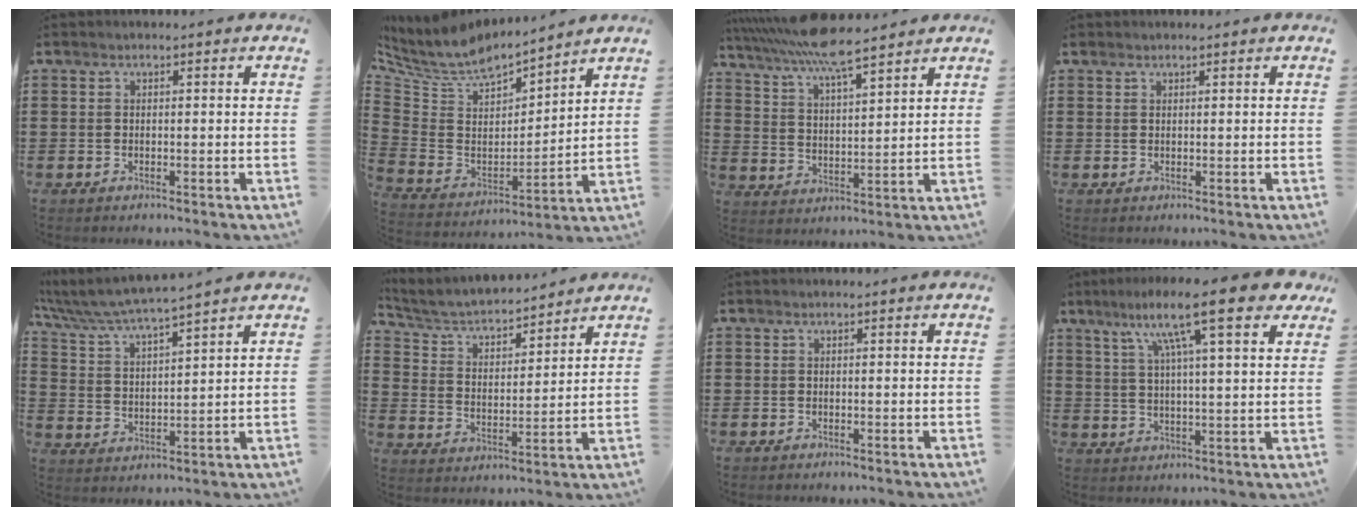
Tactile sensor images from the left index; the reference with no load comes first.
{"total": 6.6, "force": [5.8, 2.0, 2.3], "torque": [-0.079, -0.045, 0.095]}
{"total": 7.2, "force": [6.4, 0.2, 3.3], "torque": [-0.084, -0.031, 0.112]}
{"total": 0.6, "force": [0.6, 0.1, 0.1], "torque": [-0.003, 0.001, 0.012]}
{"total": 4.9, "force": [4.6, -0.4, 1.7], "torque": [-0.056, -0.032, 0.074]}
{"total": 4.7, "force": [4.4, 0.9, 1.4], "torque": [-0.049, -0.029, 0.070]}
{"total": 0.0}
{"total": 14.4, "force": [9.3, 1.9, 10.8], "torque": [-0.209, -0.017, 0.147]}